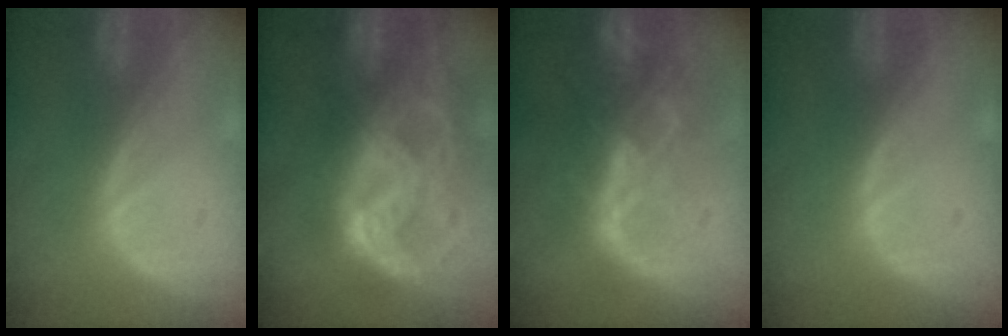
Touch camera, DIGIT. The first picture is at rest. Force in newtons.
{"total": 11.3, "press": 9.6, "slide": 6.1}
{"total": 8.9, "press": 7.6, "slide": 4.8}
{"total": 0.0}